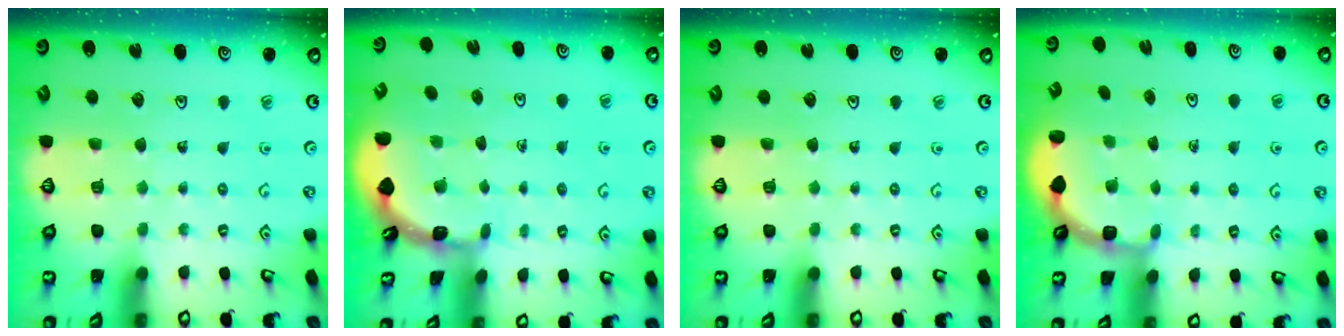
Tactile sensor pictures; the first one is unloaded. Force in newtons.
{"total": 1.7, "press": 1.6, "slide": 0.1}
{"total": 0.0}
{"total": 2.7, "press": 2.4, "slide": 1.4}